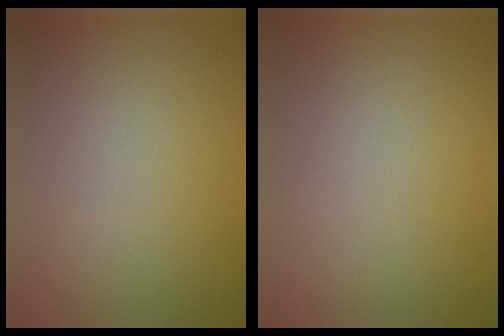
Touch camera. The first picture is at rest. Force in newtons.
{"total": 0.0}